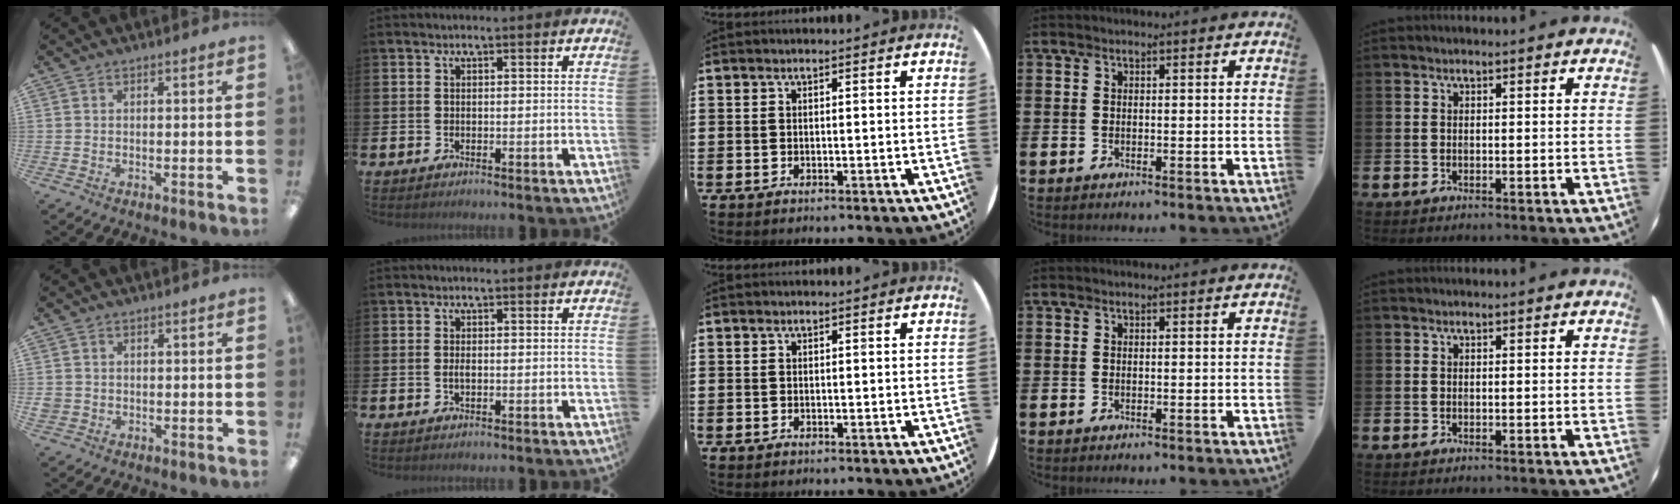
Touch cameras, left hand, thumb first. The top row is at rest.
{"thumb": {"total": 1.8, "force": [0.0, 1.7, 0.4], "torque": [-0.008, 0.004, -0.001]}, "index": {"total": 0.9, "force": [-0.2, 0.4, 0.8], "torque": [-0.016, 0.002, -0.004]}}